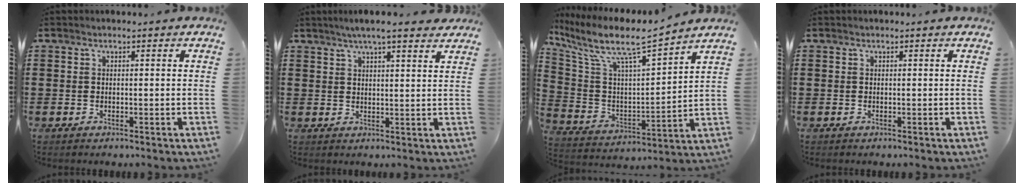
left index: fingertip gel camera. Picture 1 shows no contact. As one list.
[{"total": 4.7, "force": [3.9, 0.2, 2.6], "torque": [-0.059, -0.003, 0.068]}, {"total": 9.3, "force": [7.2, 1.4, 5.7], "torque": [-0.142, -0.050, 0.117]}, {"total": 0.0}]